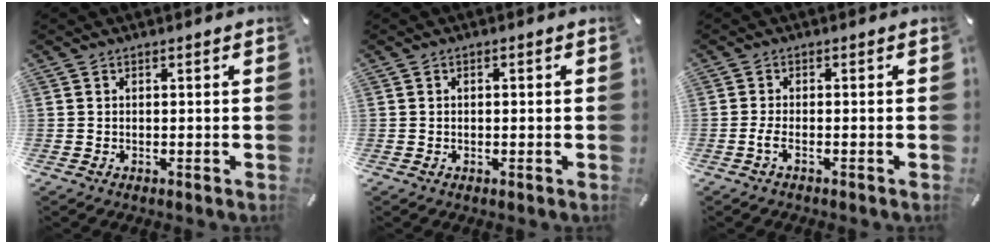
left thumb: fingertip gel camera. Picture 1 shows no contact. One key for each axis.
{"total": 0.8, "fx": -0.1, "fy": 0.4, "fz": 0.6, "tx": -0.013, "ty": 0.001, "tz": -0.003}
{"total": 2.4, "fx": -1.1, "fy": 0.7, "fz": 2.0, "tx": -0.049, "ty": -0.003, "tz": -0.024}